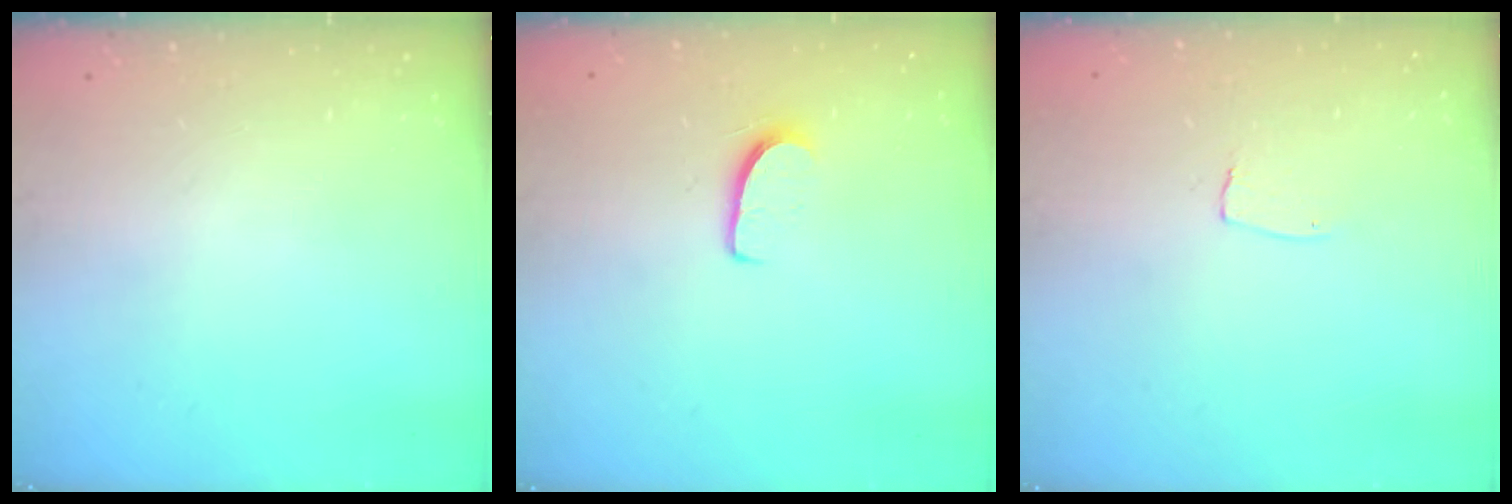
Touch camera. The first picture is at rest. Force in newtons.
{"total": 5.8, "press": 5.8, "slide": 0.5}
{"total": 2.6, "press": 2.6, "slide": 0.1}